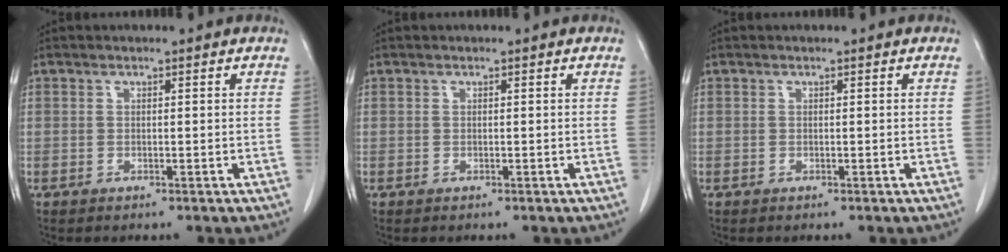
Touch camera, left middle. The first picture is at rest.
{"total": 0.0}
{"total": 0.0}